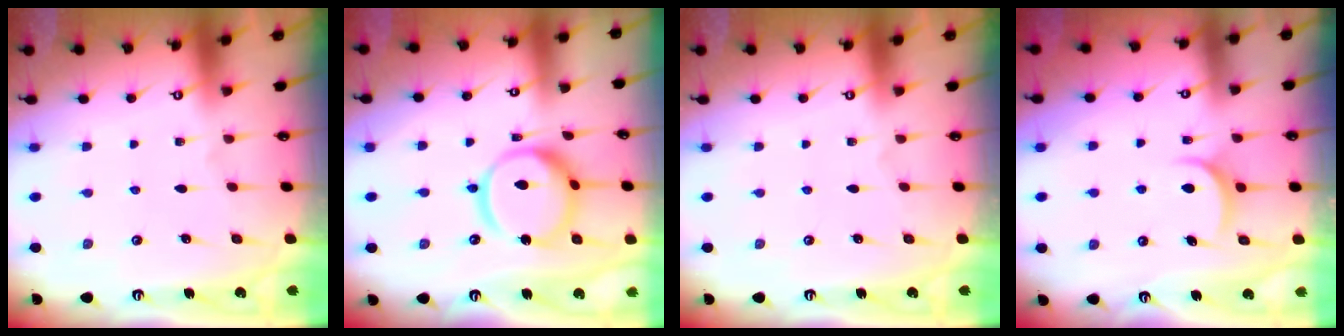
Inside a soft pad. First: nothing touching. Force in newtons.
{"total": 16.6, "press": 16.5, "slide": 1.6}
{"total": 0.0}
{"total": 6.2, "press": 6.2, "slide": 0.3}